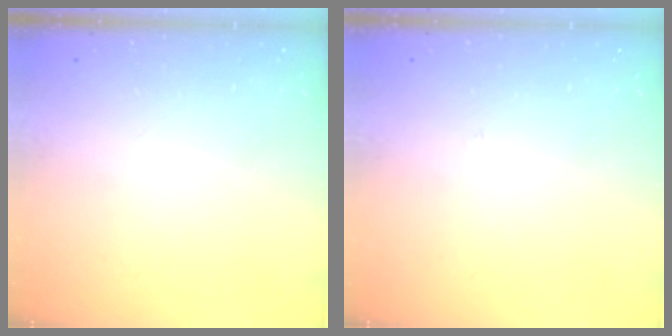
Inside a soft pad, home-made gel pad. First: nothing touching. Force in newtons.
{"total": 2.7, "press": 2.7, "slide": 0.3}